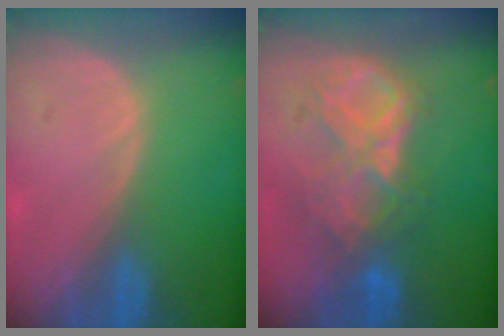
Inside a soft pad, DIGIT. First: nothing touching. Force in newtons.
{"total": 8.7, "press": 7.7, "slide": 4.1}